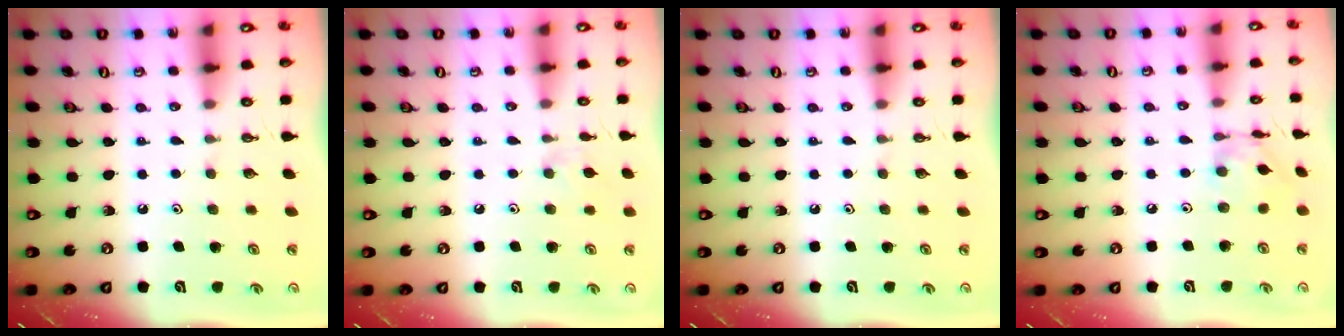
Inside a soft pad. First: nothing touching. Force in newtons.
{"total": 3.9, "press": 3.9, "slide": 0.6}
{"total": 0.0}
{"total": 6.5, "press": 6.5, "slide": 0.4}